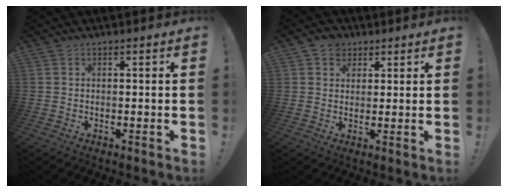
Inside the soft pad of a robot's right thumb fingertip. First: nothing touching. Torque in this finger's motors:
{"motor_torque": [-0.30, 0.22, 0.04, -0.02, 0.00]}